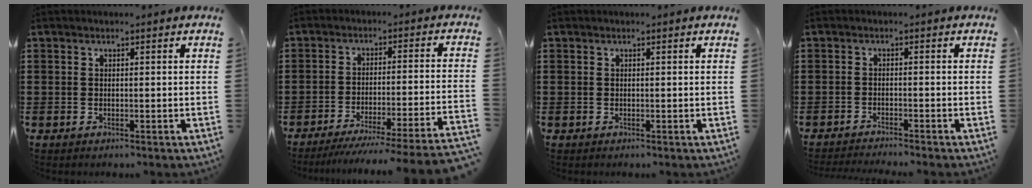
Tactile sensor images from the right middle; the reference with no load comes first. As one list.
[{"total": 5.9, "force": [-4.9, -0.7, 3.2], "torque": [-0.049, -0.022, -0.097]}, {"total": 0.0}, {"total": 1.7, "force": [-1.6, -0.3, 0.3], "torque": [-0.006, 0.002, -0.031]}]